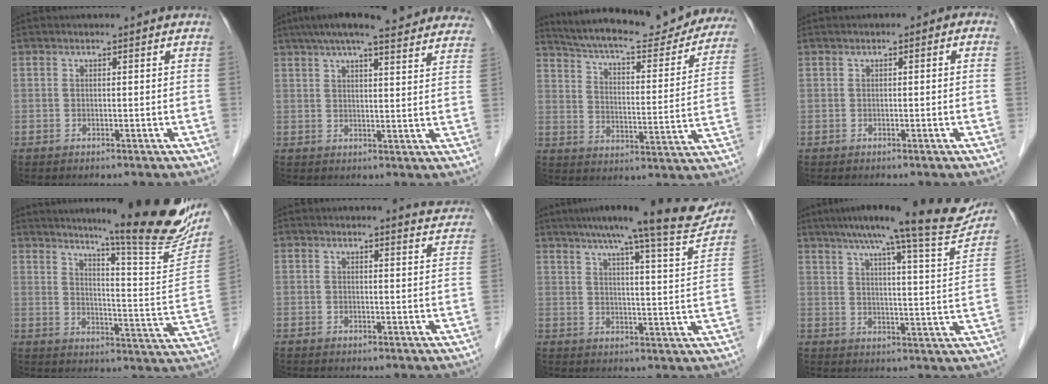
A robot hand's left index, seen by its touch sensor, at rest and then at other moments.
{"total": 20.0, "force": [17.0, 2.7, 10.2], "torque": [-0.151, 0.047, 0.215]}
{"total": 24.6, "force": [22.2, 4.8, 9.5], "torque": [-0.153, -0.025, 0.291]}
{"total": 1.3, "force": [0.0, 0.6, 1.2], "torque": [-0.008, 0.014, -0.004]}
{"total": 22.3, "force": [17.8, 0.2, 13.3], "torque": [-0.181, -0.070, 0.227]}
{"total": 3.0, "force": [3.0, 0.1, 0.3], "torque": [-0.005, -0.015, 0.019]}
{"total": 15.6, "force": [13.5, 0.3, 7.8], "torque": [-0.108, -0.013, 0.170]}
{"total": 17.6, "force": [15.1, 0.6, 9.0], "torque": [-0.128, -0.010, 0.196]}